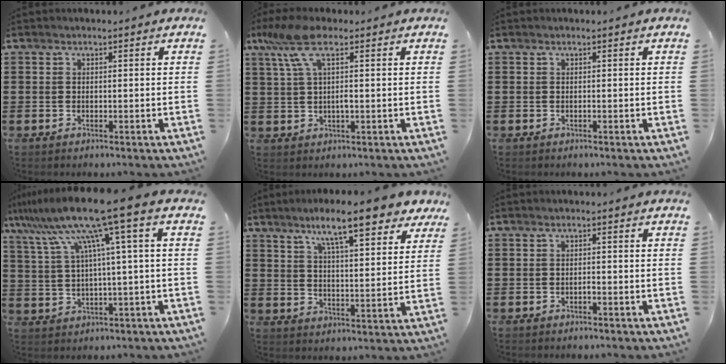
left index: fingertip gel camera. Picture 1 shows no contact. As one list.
[{"total": 6.5, "force": [2.0, 1.9, 5.9], "torque": [-0.137, -0.002, 0.028]}, {"total": 0.0}, {"total": 10.9, "force": [5.6, -0.3, 9.4], "torque": [-0.211, -0.025, 0.082]}, {"total": 10.8, "force": [8.1, 1.3, 7.0], "torque": [-0.124, -0.027, 0.133]}, {"total": 0.7, "force": [-0.4, 0.0, 0.6], "torque": [-0.013, -0.003, -0.007]}]